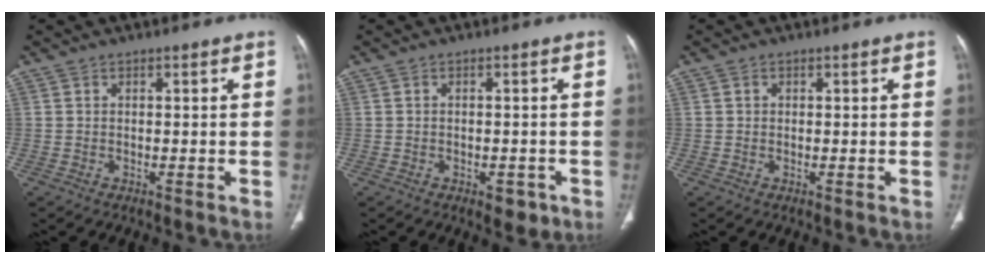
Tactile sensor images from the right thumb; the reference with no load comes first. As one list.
[{"total": 3.3, "force": [-1.5, 2.0, 2.1], "torque": [-0.013, 0.004, -0.013]}, {"total": 0.8, "force": [0.2, 0.7, 0.2], "torque": [0.001, 0.002, 0.003]}]